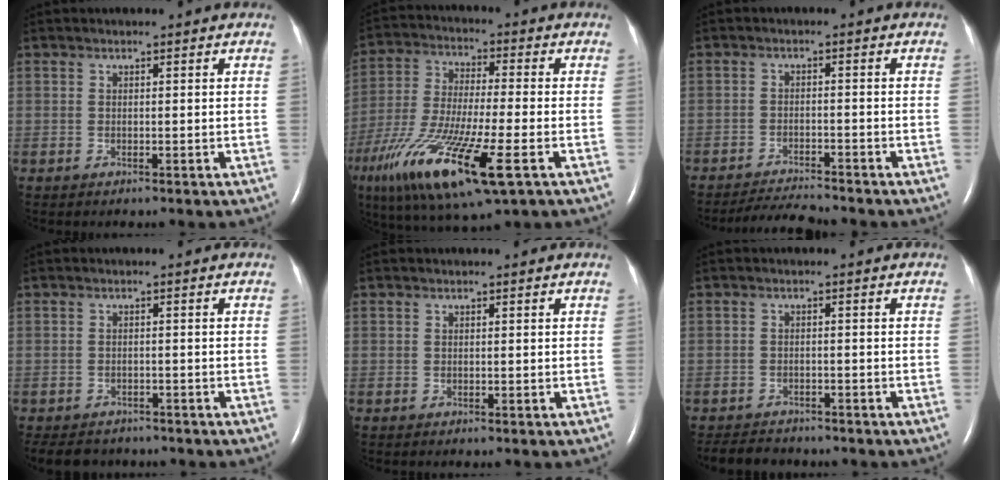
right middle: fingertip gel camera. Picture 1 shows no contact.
{"total": 19.9, "force": [-9.1, 3.3, 17.3], "torque": [-0.353, -0.046, -0.157]}
{"total": 4.6, "force": [-4.5, -0.5, 0.6], "torque": [-0.015, -0.018, -0.079]}
{"total": 7.2, "force": [-6.2, 3.2, 1.7], "torque": [-0.030, -0.006, -0.081]}
{"total": 0.0}
{"total": 5.4, "force": [-5.0, 1.8, 1.1], "torque": [-0.021, -0.010, -0.074]}